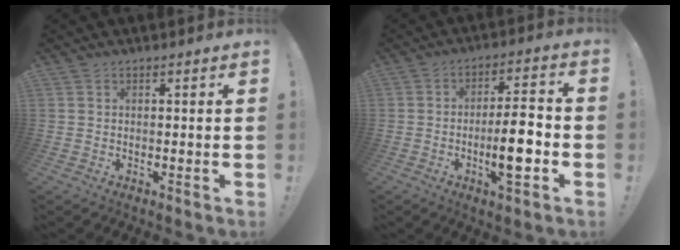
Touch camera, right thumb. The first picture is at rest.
{"total": 11.8, "force": [-3.2, 2.8, 11.0], "torque": [-0.179, 0.004, -0.062]}